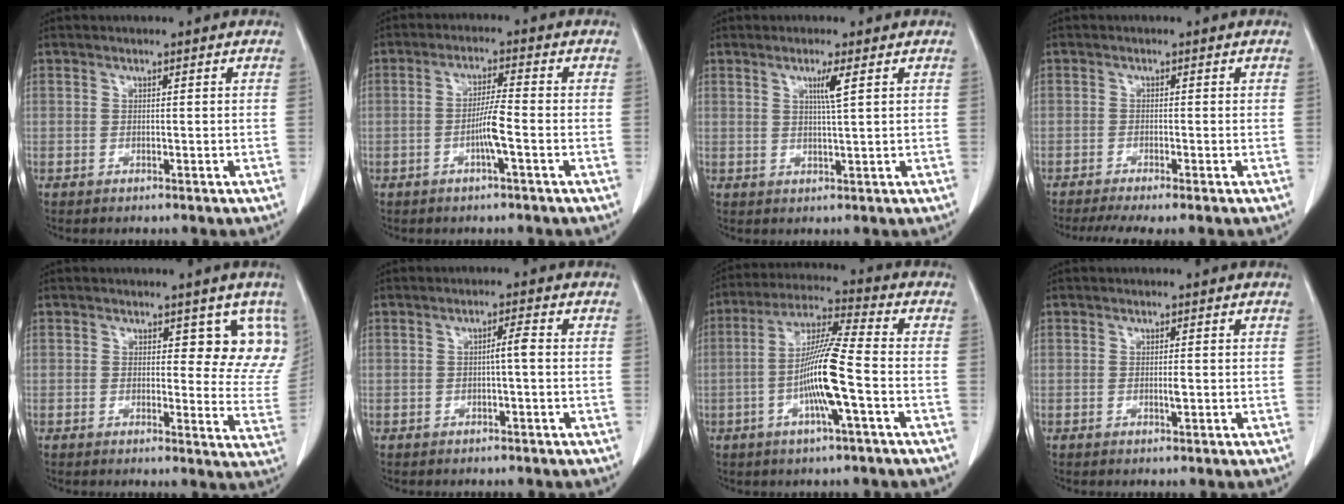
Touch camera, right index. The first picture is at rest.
{"total": 4.5, "force": [-1.5, -0.2, 4.2], "torque": [-0.083, 0.002, -0.028]}
{"total": 3.0, "force": [1.2, -0.5, 2.7], "torque": [-0.050, -0.005, 0.022]}
{"total": 5.1, "force": [-4.0, 0.1, 3.1], "torque": [-0.046, -0.009, -0.065]}
{"total": 8.0, "force": [4.9, 4.2, 4.8], "torque": [-0.025, -0.020, 0.040]}
{"total": 1.9, "force": [-0.2, 0.0, 1.9], "torque": [-0.030, 0.003, -0.003]}
{"total": 11.4, "force": [-2.9, -0.1, 11.1], "torque": [-0.212, 0.003, -0.060]}
{"total": 0.6, "force": [-0.1, 0.1, 0.6], "torque": [-0.011, 0.000, -0.001]}